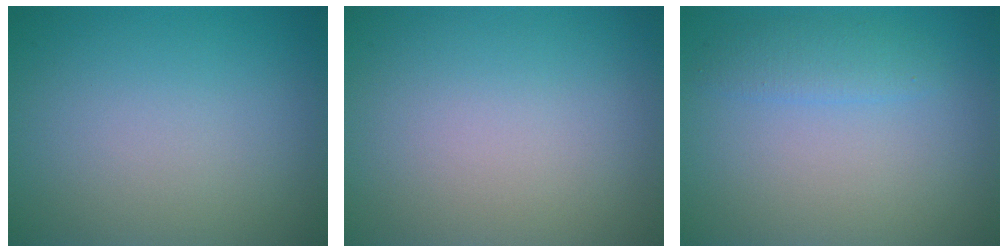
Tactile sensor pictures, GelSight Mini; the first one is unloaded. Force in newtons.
{"total": 0.0}
{"total": 1.7, "press": 1.7, "slide": 0.1}